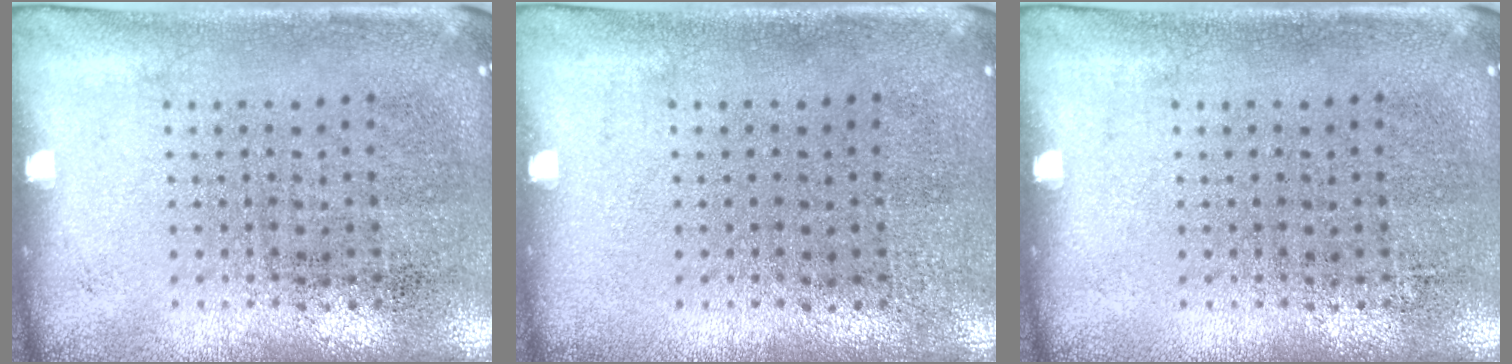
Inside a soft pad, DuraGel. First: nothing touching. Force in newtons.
{"total": 0.0}
{"total": 0.0}